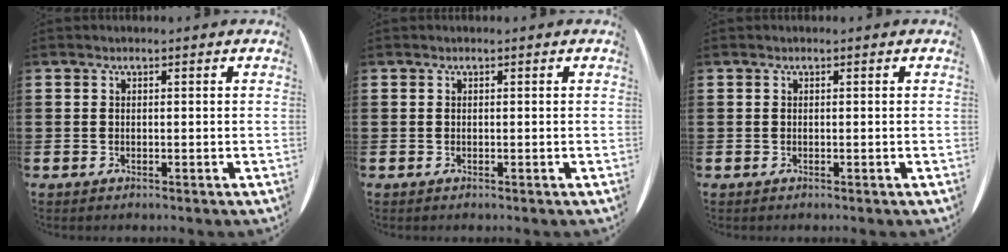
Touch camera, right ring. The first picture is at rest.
{"total": 0.0}
{"total": 0.0}